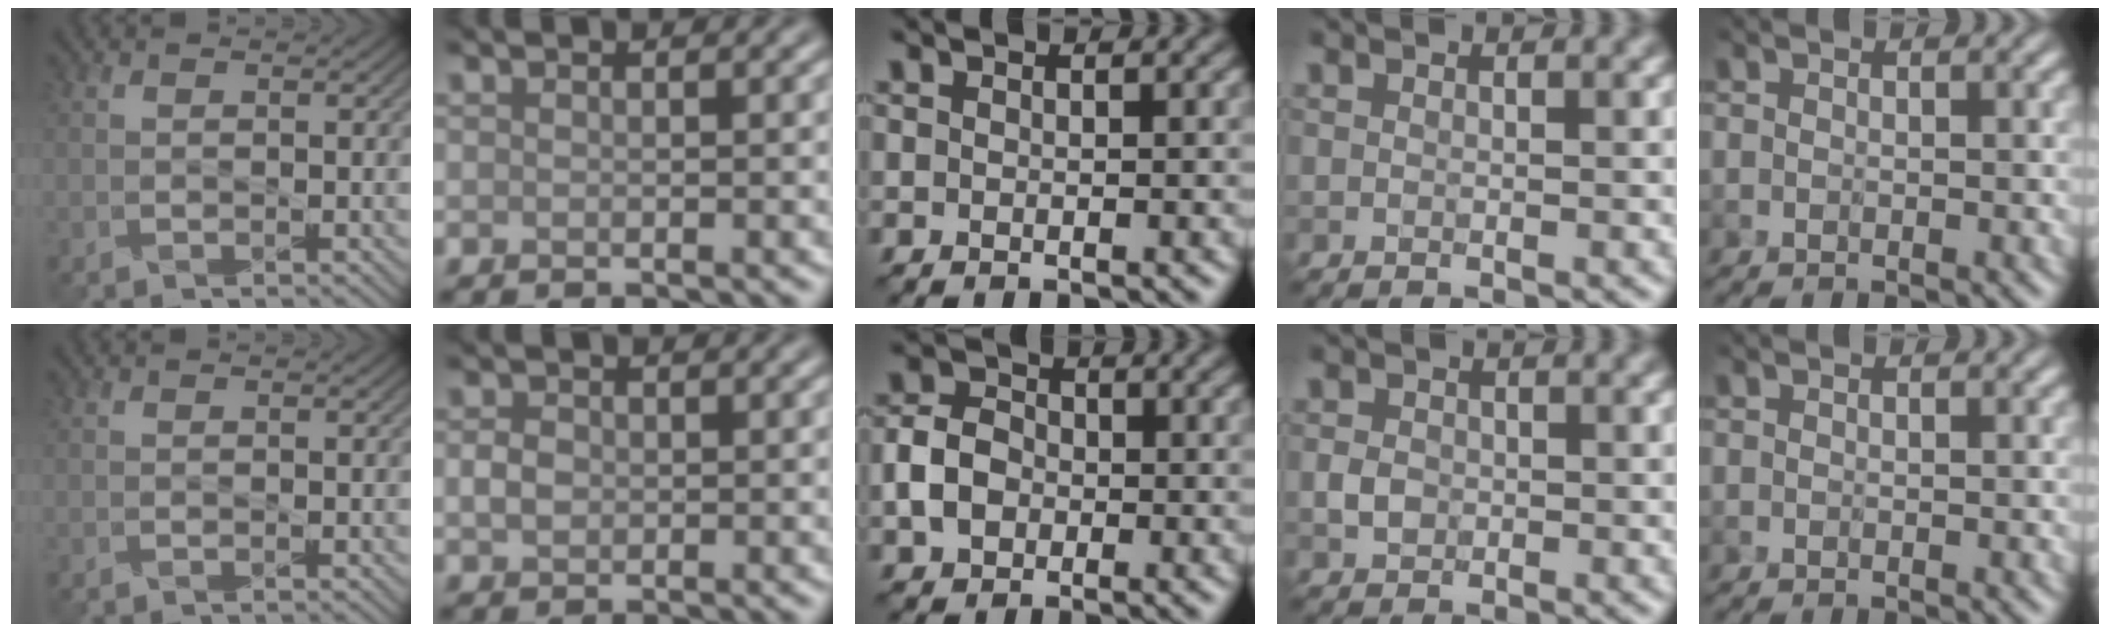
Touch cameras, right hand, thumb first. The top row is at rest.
{"index": {"total": 1.6, "force": [0.0, 1.3, 1.0], "torque": [-0.020, 0.001, -0.005]}, "middle": {"total": 3.8, "force": [-0.9, 3.0, 2.1], "torque": [-0.044, 0.006, -0.021]}, "ring": {"total": 1.5, "force": [-0.3, 1.3, 0.7], "torque": [-0.013, -0.001, -0.009]}}